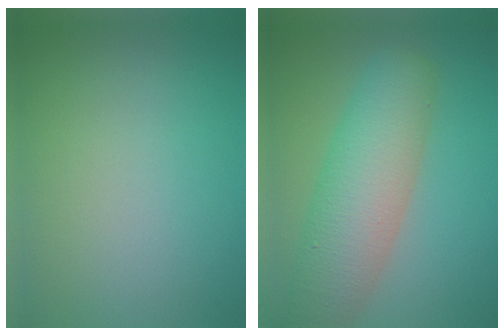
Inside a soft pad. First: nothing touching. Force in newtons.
{"total": 8.0, "press": 8.0, "slide": 0.4}